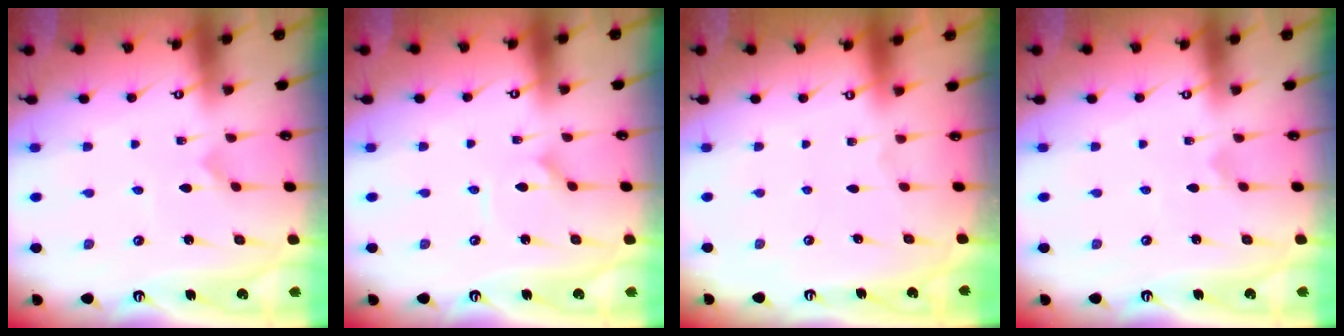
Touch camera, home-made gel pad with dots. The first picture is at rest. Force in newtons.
{"total": 1.2, "press": 1.2, "slide": 0.2}
{"total": 0.0}
{"total": 0.8, "press": 0.8, "slide": 0.0}